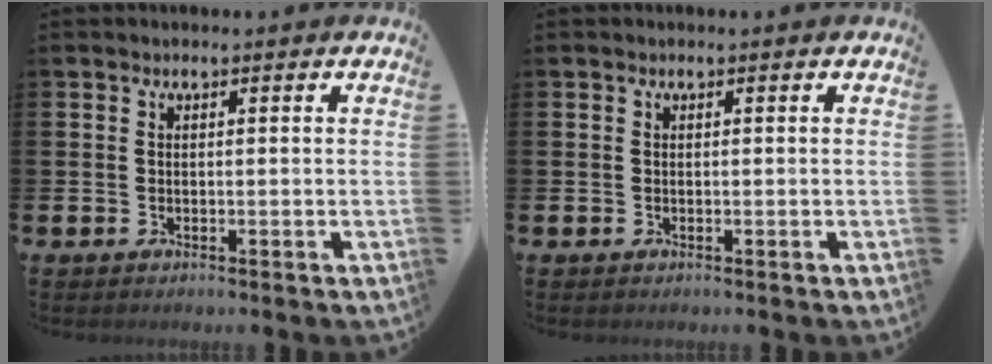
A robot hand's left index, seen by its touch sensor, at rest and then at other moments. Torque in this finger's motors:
{"motor_torque": [-0.13, -0.13, 0.03, 0.00]}